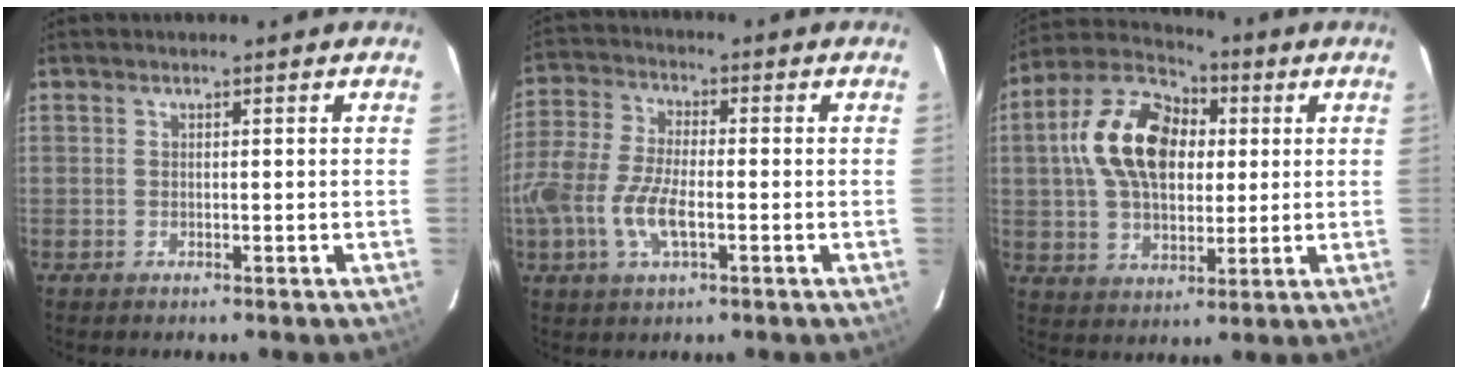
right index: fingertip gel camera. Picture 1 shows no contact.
{"total": 11.4, "force": [-3.6, 4.9, 9.6], "torque": [-0.216, -0.002, -0.074]}
{"total": 17.7, "force": [3.3, 11.6, 13.0], "torque": [-0.262, 0.036, 0.055]}